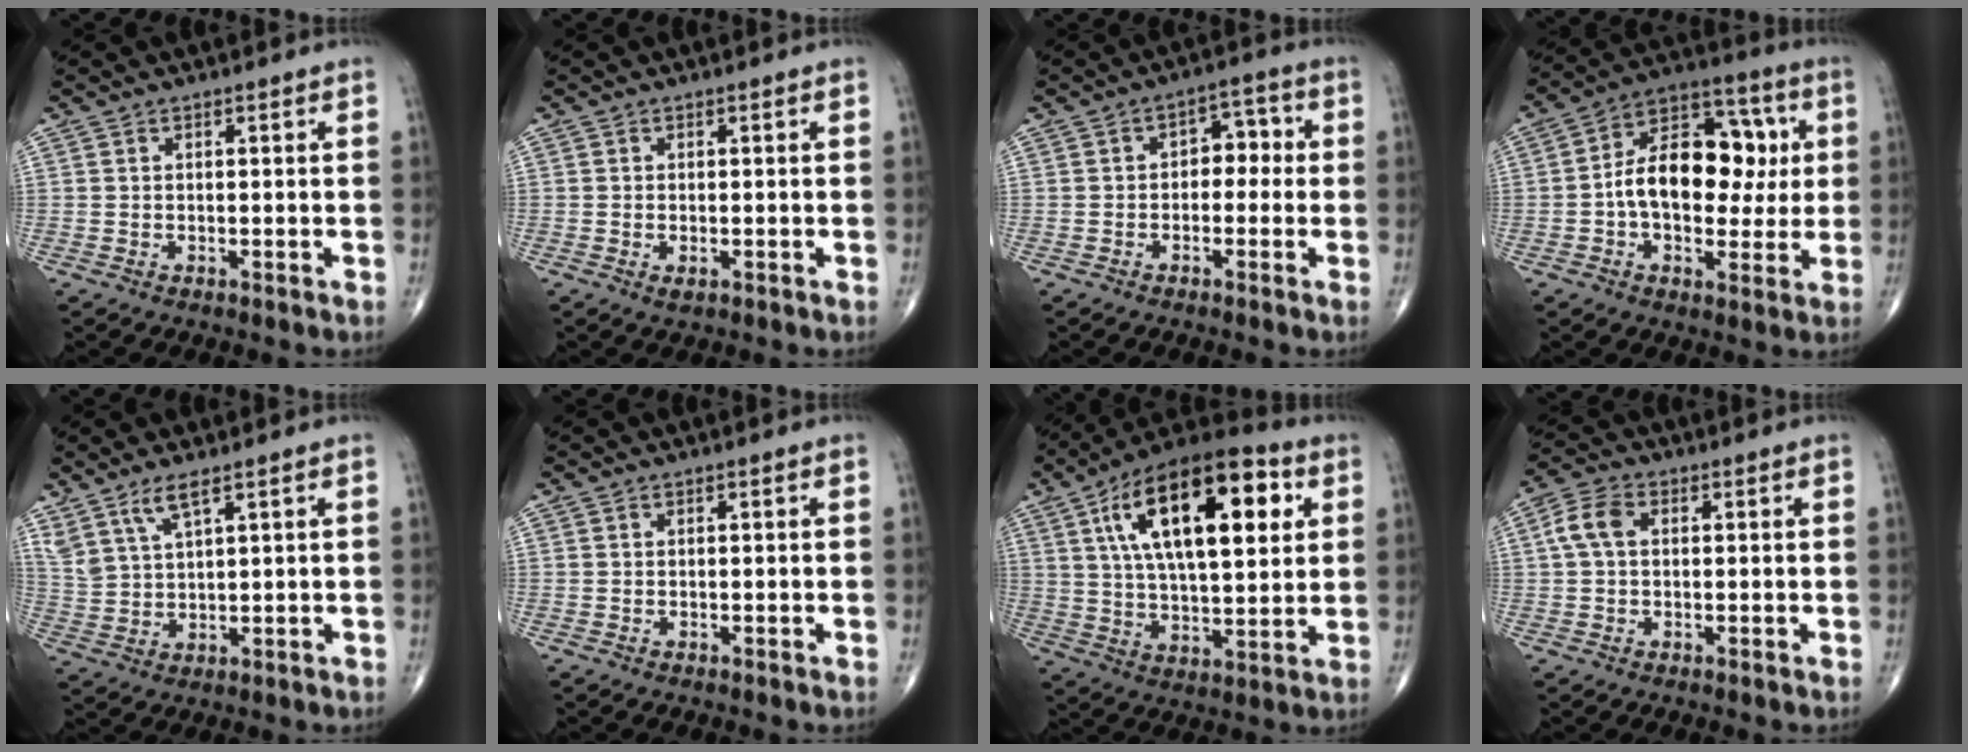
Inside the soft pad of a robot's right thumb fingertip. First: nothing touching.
{"total": 1.2, "force": [-0.4, 0.5, 1.0], "torque": [-0.018, -0.003, -0.005]}
{"total": 5.5, "force": [-0.3, 3.7, 4.0], "torque": [-0.026, 0.025, -0.015]}
{"total": 18.1, "force": [0.8, 11.2, 14.2], "torque": [-0.185, 0.034, 0.006]}
{"total": 5.7, "force": [4.0, 1.3, 3.8], "torque": [-0.084, -0.017, 0.088]}
{"total": 0.0}
{"total": 24.1, "force": [7.8, 10.5, 20.2], "torque": [-0.319, 0.001, 0.122]}
{"total": 5.2, "force": [0.8, 3.4, 3.9], "torque": [-0.085, 0.017, 0.011]}